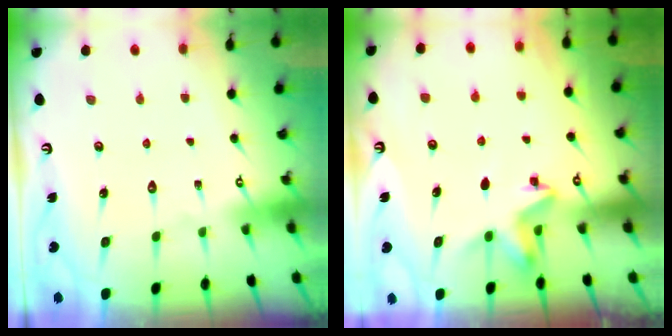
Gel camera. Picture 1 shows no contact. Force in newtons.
{"total": 4.6, "press": 4.5, "slide": 0.4}